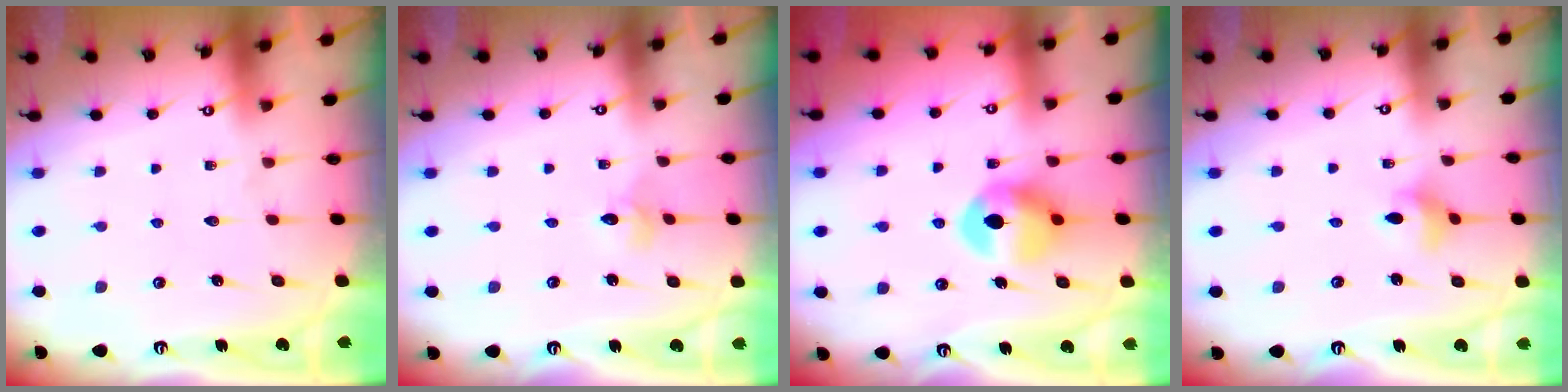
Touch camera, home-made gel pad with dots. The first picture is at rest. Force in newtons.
{"total": 2.4, "press": 2.4, "slide": 0.2}
{"total": 10.3, "press": 10.3, "slide": 0.0}
{"total": 3.5, "press": 3.5, "slide": 0.2}